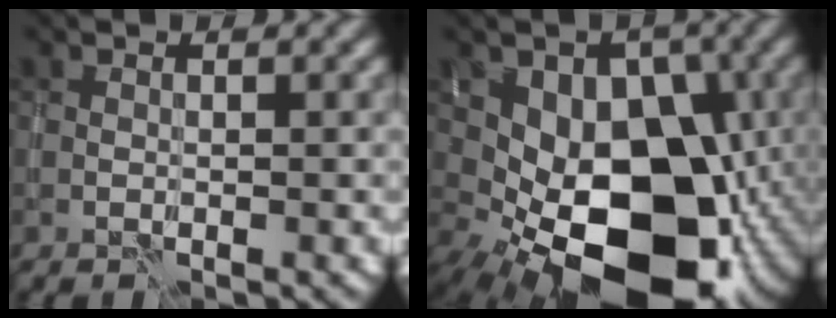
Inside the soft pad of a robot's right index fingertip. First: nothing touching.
{"total": 14.5, "force": [-2.0, 9.2, 11.1], "torque": [-0.123, 0.005, -0.040]}